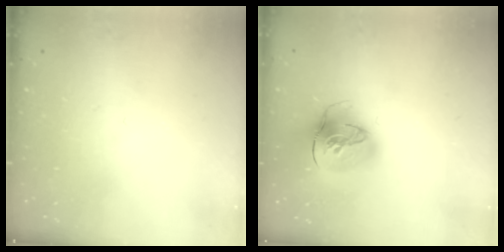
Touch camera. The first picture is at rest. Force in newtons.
{"total": 17.2, "press": 17.1, "slide": 2.0}